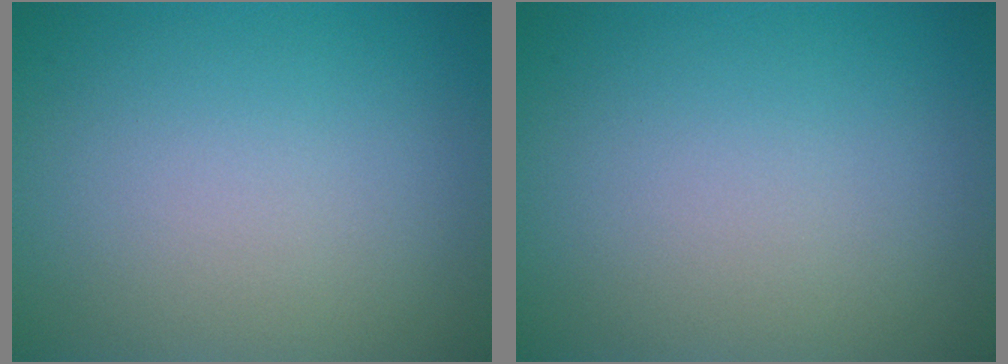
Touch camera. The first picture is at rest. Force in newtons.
{"total": 0.0}